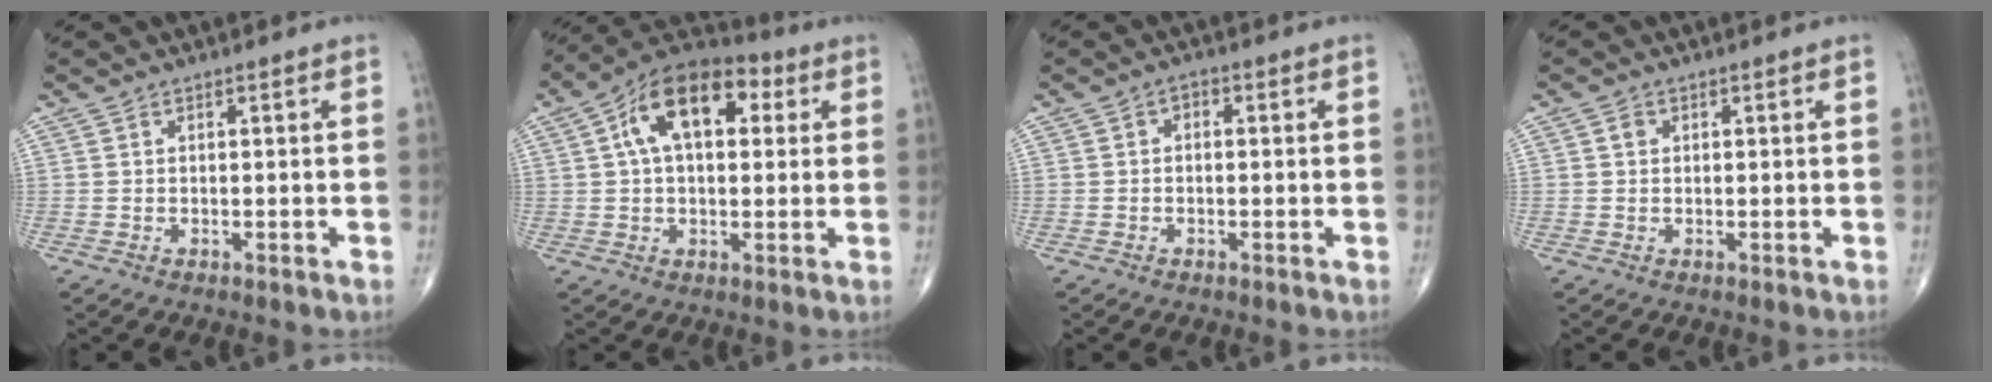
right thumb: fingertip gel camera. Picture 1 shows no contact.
{"total": 15.2, "force": [4.1, 8.6, 11.8], "torque": [-0.176, 0.028, 0.058]}
{"total": 1.6, "force": [0.0, 1.1, 1.1], "torque": [-0.008, 0.008, -0.008]}
{"total": 1.2, "force": [0.3, 1.0, 0.5], "torque": [-0.005, 0.001, 0.002]}